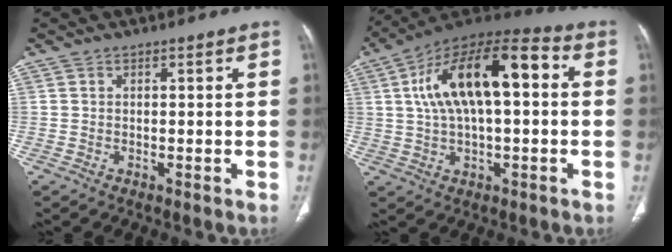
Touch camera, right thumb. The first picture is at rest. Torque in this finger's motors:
{"motor_torque": [1.31, 3.70, 1.27, -0.94, 0.55]}